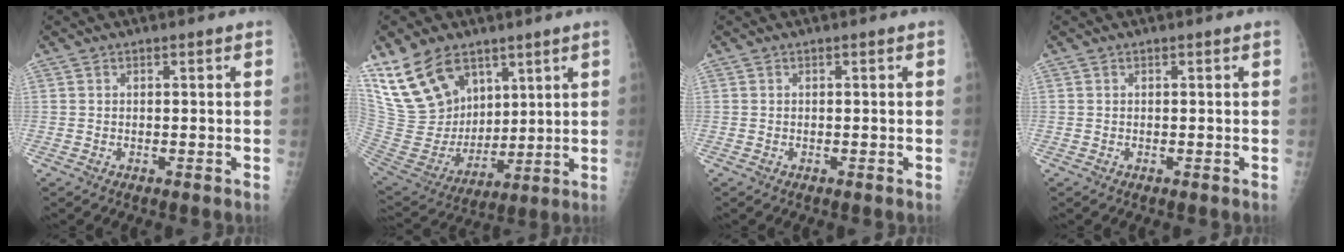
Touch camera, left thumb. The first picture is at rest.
{"total": 18.0, "force": [10.9, 11.2, 8.9], "torque": [-0.137, -0.043, 0.229]}
{"total": 0.0}
{"total": 0.0}